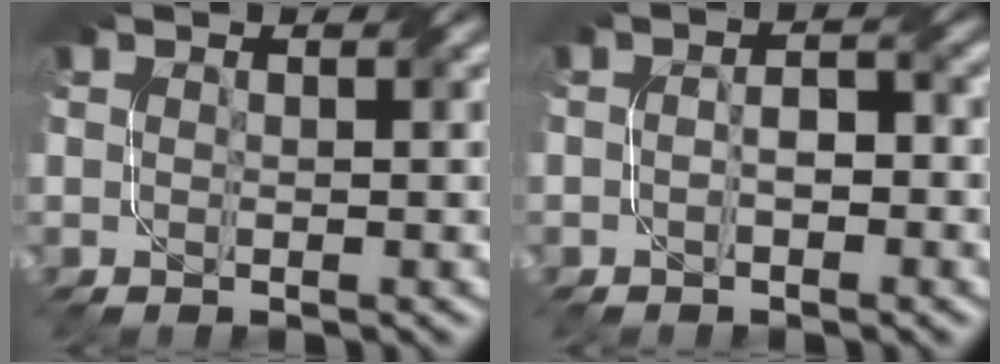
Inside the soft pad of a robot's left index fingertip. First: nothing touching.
{"total": 1.7, "force": [-0.8, 0.7, 1.3], "torque": [-0.024, 0.007, -0.014]}